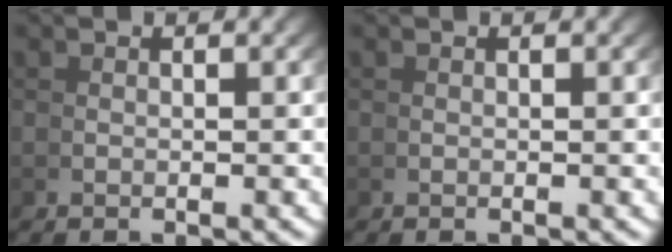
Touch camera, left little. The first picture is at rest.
{"total": 0.0}